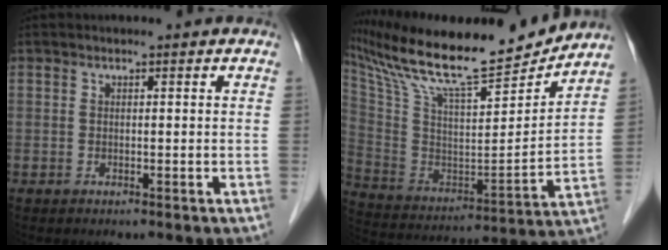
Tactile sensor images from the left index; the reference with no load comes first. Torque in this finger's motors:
{"motor_torque": [-0.09, -1.31, -0.08, 0.11]}